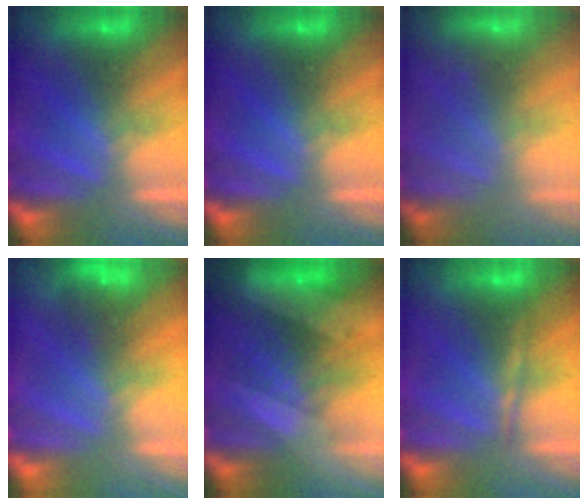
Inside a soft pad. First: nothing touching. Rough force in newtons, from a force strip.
{"total": 0.0}
{"total": 2.3}
{"total": 4.5}
{"total": 8.1}
{"total": 1.7}